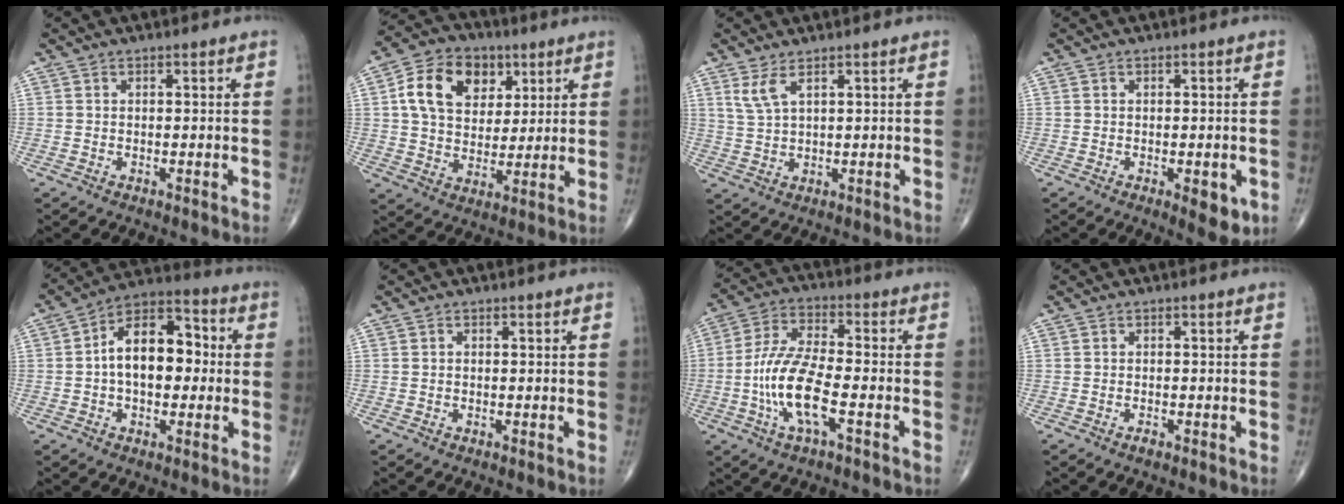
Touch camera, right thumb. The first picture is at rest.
{"total": 14.5, "force": [4.9, 10.6, 8.7], "torque": [-0.125, -0.002, 0.081]}
{"total": 3.7, "force": [2.2, 1.0, 2.8], "torque": [-0.067, -0.009, 0.055]}
{"total": 4.9, "force": [-1.5, 2.0, 4.2], "torque": [-0.041, -0.008, -0.014]}
{"total": 13.9, "force": [0.3, 8.4, 11.1], "torque": [-0.151, 0.038, -0.008]}
{"total": 0.0}
{"total": 12.3, "force": [-3.6, 3.9, 11.1], "torque": [-0.238, 0.023, -0.071]}
{"total": 1.0, "force": [-0.7, 0.4, 0.7], "torque": [-0.013, 0.001, -0.012]}